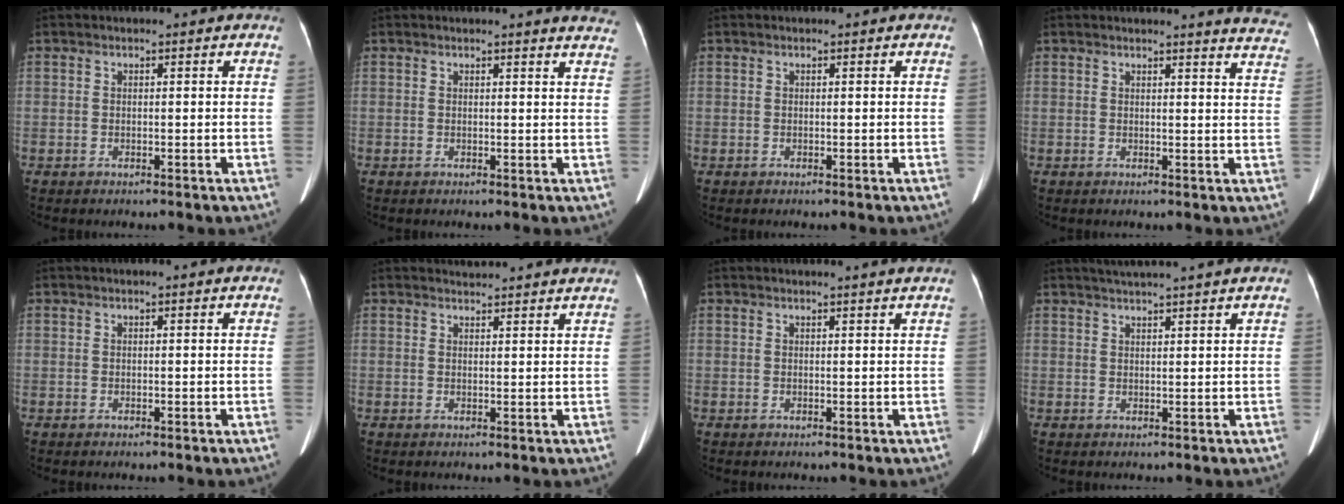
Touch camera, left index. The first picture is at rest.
{"total": 5.6, "force": [5.4, 0.1, 1.1], "torque": [-0.003, -0.028, 0.028]}
{"total": 0.0}
{"total": 8.5, "force": [8.4, 0.0, 1.3], "torque": [0.004, -0.064, 0.058]}
{"total": 0.0}
{"total": 5.0, "force": [5.0, -0.3, 0.6], "torque": [-0.009, 0.009, 0.051]}
{"total": 2.1, "force": [1.9, -0.6, 0.7], "torque": [-0.016, -0.002, 0.023]}
{"total": 6.4, "force": [5.6, -1.0, 3.0], "torque": [-0.044, 0.025, 0.077]}